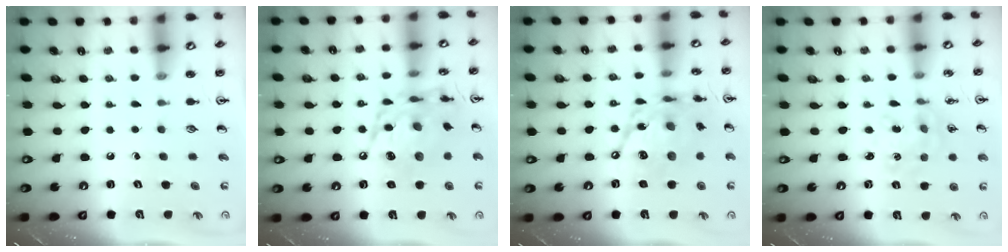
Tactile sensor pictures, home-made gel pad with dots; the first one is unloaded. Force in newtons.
{"total": 15.5, "press": 15.5, "slide": 1.3}
{"total": 15.2, "press": 15.2, "slide": 1.2}
{"total": 1.5, "press": 1.5, "slide": 0.1}